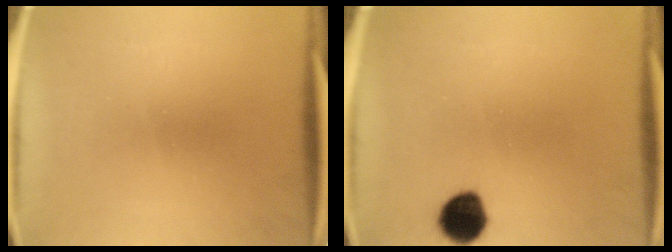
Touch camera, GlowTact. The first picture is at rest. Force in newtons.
{"total": 7.8}